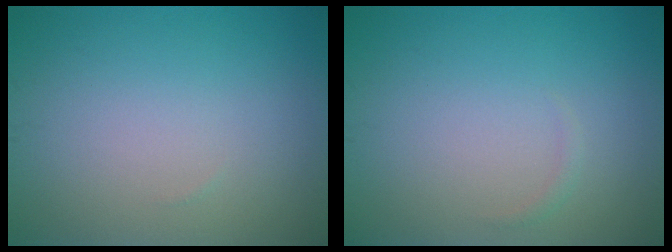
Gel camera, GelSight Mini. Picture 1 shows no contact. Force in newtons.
{"total": 0.5, "press": 0.5, "slide": 0.0}